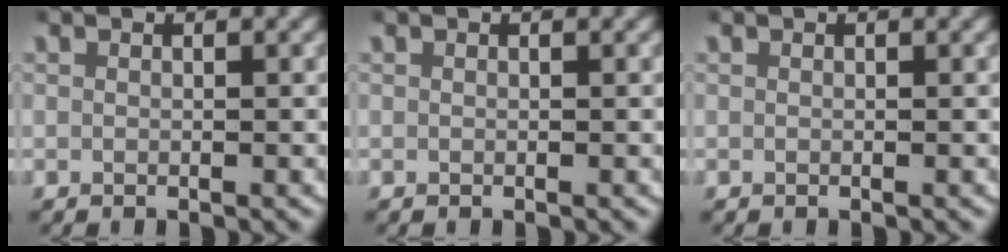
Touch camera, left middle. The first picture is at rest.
{"total": 0.0}
{"total": 0.0}